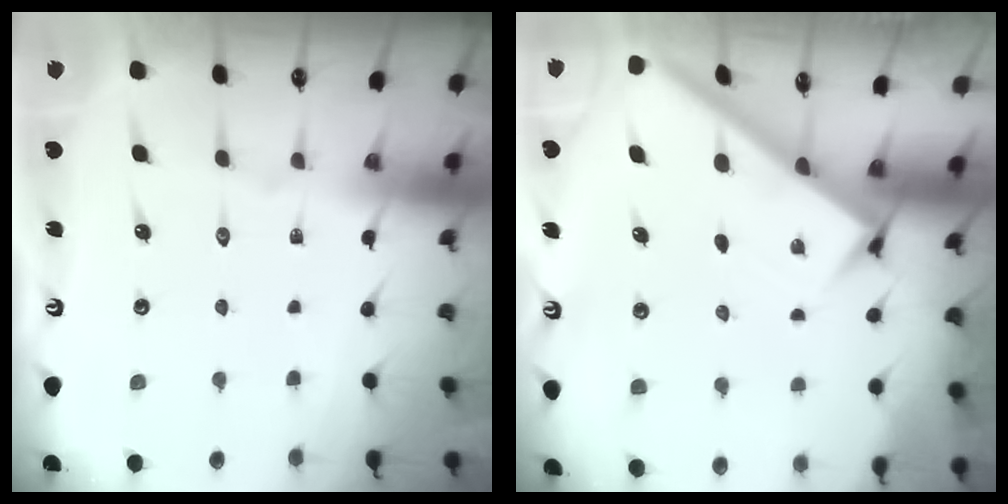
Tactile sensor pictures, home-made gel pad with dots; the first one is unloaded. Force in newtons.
{"total": 2.8, "press": 2.7, "slide": 0.4}